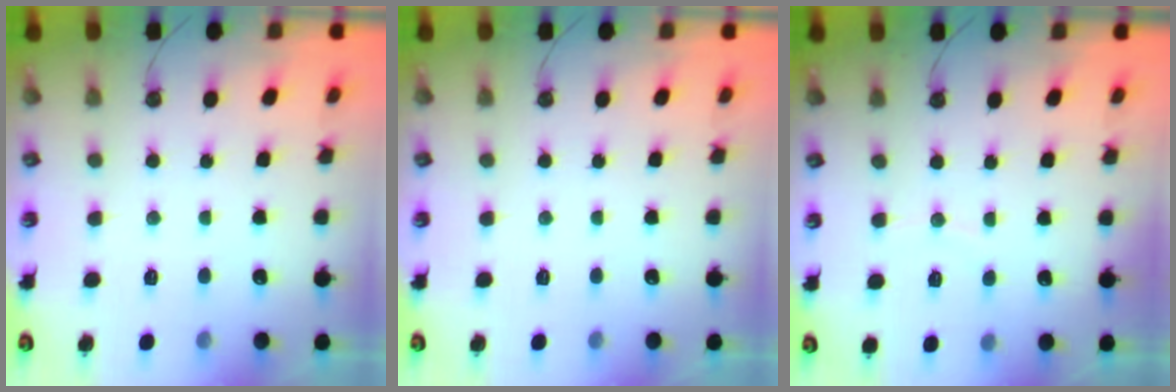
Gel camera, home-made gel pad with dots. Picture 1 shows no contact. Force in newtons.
{"total": 0.0}
{"total": 1.8, "press": 1.8, "slide": 0.2}